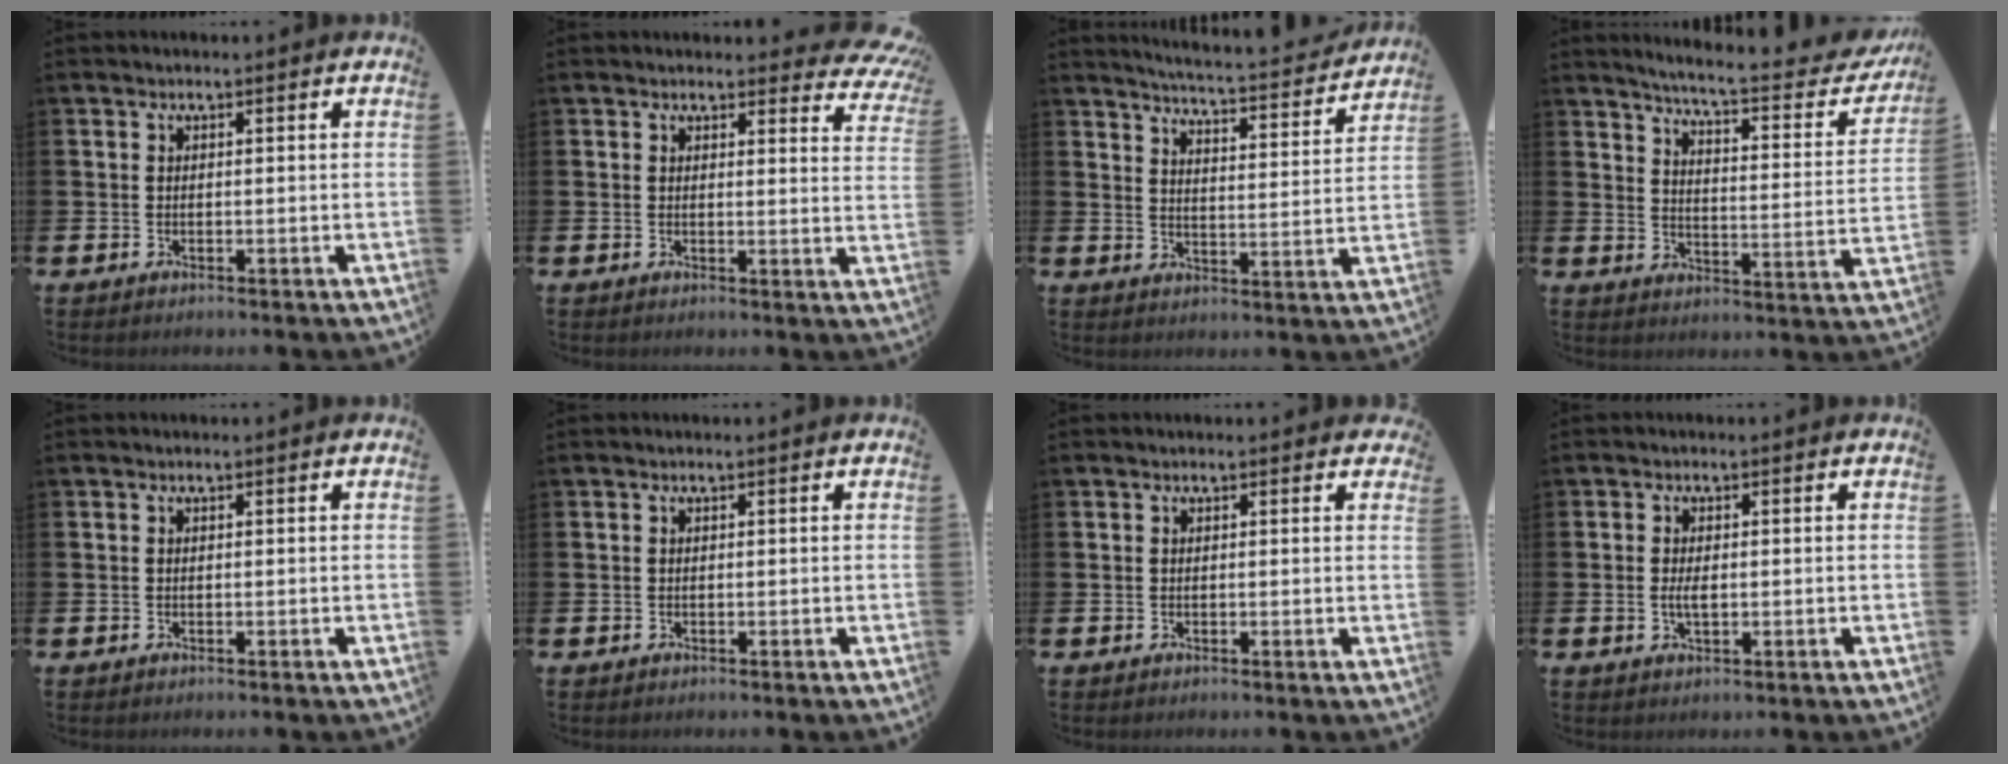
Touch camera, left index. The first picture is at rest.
{"total": 2.8, "force": [2.6, 1.0, 0.4], "torque": [0.001, -0.015, 0.042]}
{"total": 4.9, "force": [4.8, -0.2, 1.0], "torque": [-0.030, -0.044, 0.075]}
{"total": 6.1, "force": [5.6, 0.2, 2.5], "torque": [-0.061, -0.047, 0.085]}
{"total": 0.0}
{"total": 0.0}
{"total": 0.0}
{"total": 2.1, "force": [0.0, 1.0, 1.8], "torque": [-0.028, 0.000, -0.003]}